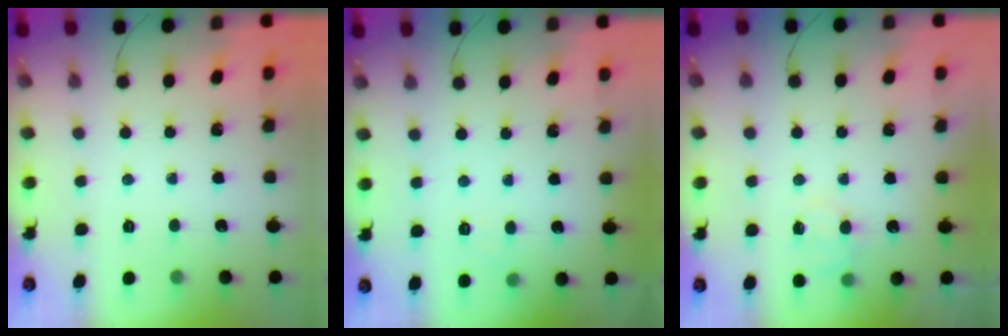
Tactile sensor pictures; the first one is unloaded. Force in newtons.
{"total": 3.9, "press": 3.8, "slide": 1.0}
{"total": 6.3, "press": 6.1, "slide": 1.6}